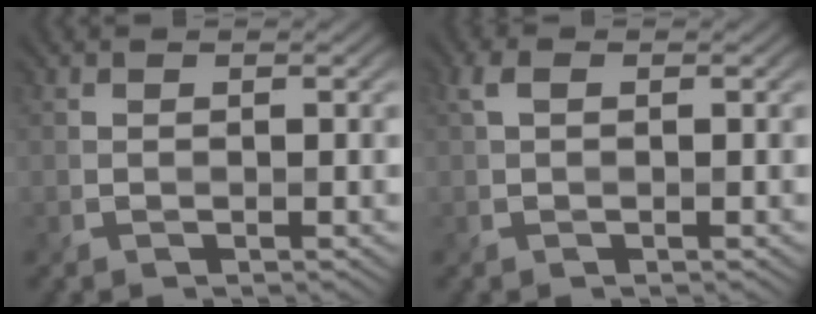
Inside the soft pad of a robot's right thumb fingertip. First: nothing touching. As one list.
[{"total": 1.5, "force": [0.3, 0.8, 1.2], "torque": [-0.031, 0.005, 0.003]}]